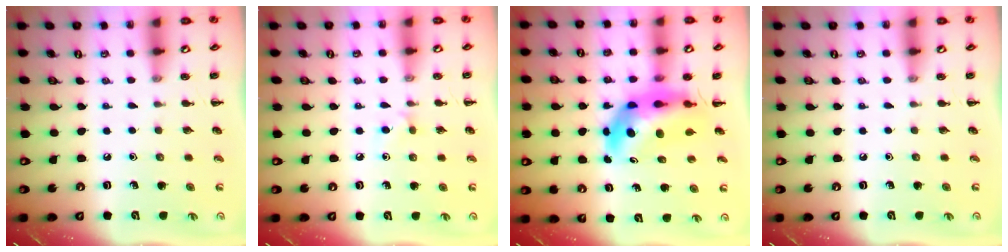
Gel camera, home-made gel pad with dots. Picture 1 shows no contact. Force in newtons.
{"total": 5.2, "press": 4.9, "slide": 1.7}
{"total": 9.6, "press": 9.2, "slide": 3.0}
{"total": 0.0}